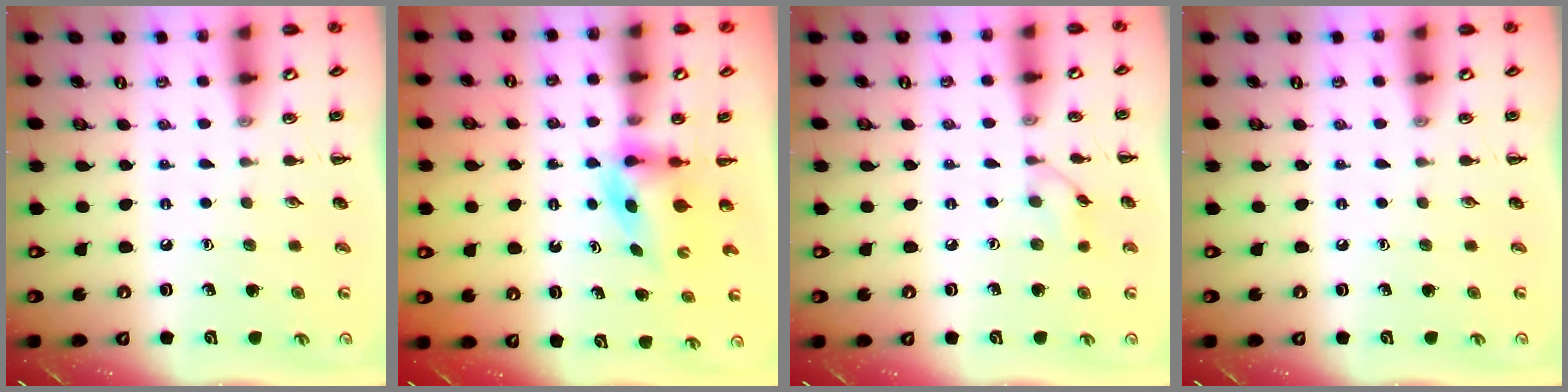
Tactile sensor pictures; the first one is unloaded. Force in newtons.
{"total": 3.6, "press": 3.5, "slide": 0.5}
{"total": 5.5, "press": 5.2, "slide": 1.7}
{"total": 0.0}